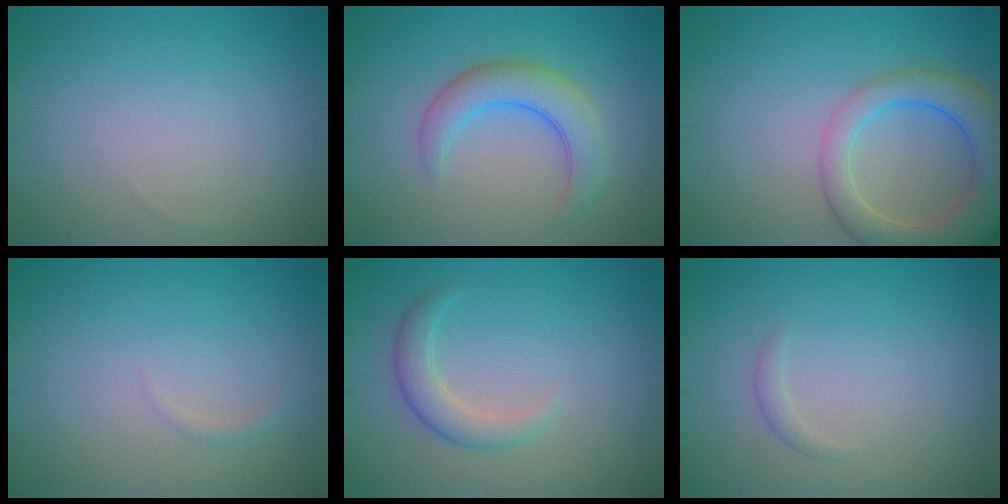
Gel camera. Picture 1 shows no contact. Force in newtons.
{"total": 4.3, "press": 4.3, "slide": 0.3}
{"total": 7.2, "press": 7.2, "slide": 0.5}
{"total": 0.7, "press": 0.7, "slide": 0.1}
{"total": 2.4, "press": 2.4, "slide": 0.1}
{"total": 0.8, "press": 0.8, "slide": 0.0}